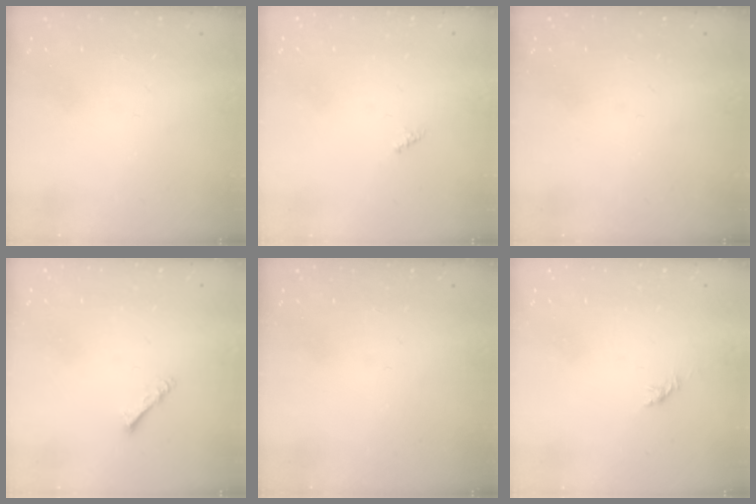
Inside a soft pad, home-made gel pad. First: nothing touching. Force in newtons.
{"total": 0.0}
{"total": 0.0}
{"total": 1.4, "press": 1.3, "slide": 0.3}
{"total": 0.0}
{"total": 0.0}